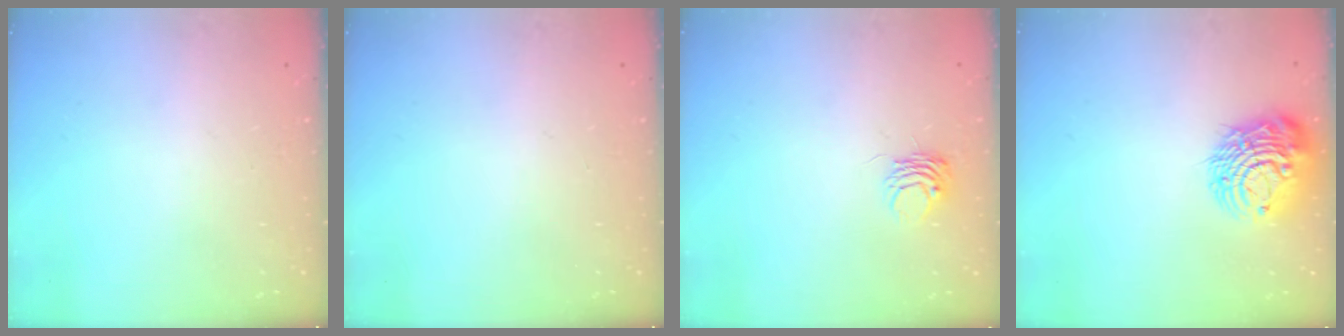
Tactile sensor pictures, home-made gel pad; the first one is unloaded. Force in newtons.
{"total": 0.0}
{"total": 4.7, "press": 4.7, "slide": 0.1}
{"total": 12.1, "press": 12.0, "slide": 1.4}